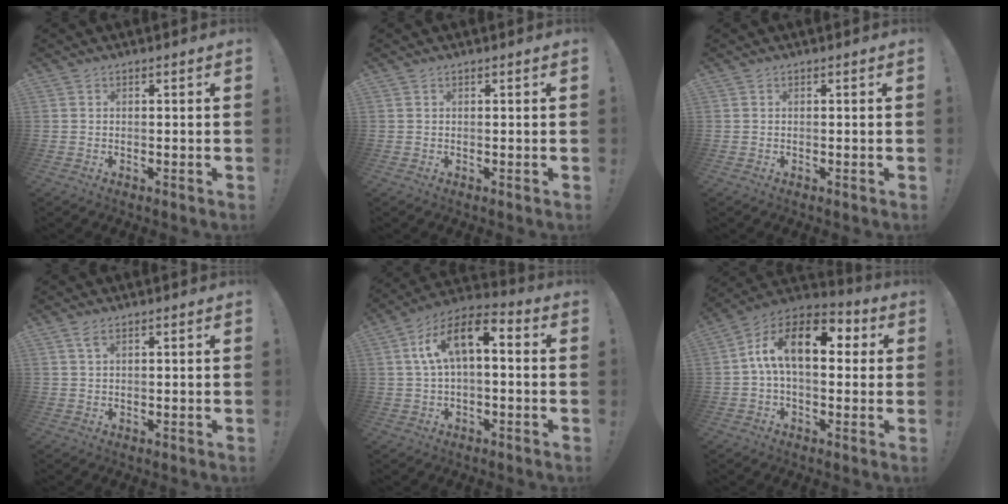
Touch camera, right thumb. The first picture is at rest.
{"total": 0.0}
{"total": 0.0}
{"total": 2.3, "force": [1.3, 0.9, 1.7], "torque": [-0.029, -0.002, 0.023]}
{"total": 12.1, "force": [2.6, 5.8, 10.3], "torque": [-0.181, 0.003, 0.047]}
{"total": 15.9, "force": [3.6, 8.0, 13.3], "torque": [-0.235, 0.008, 0.057]}